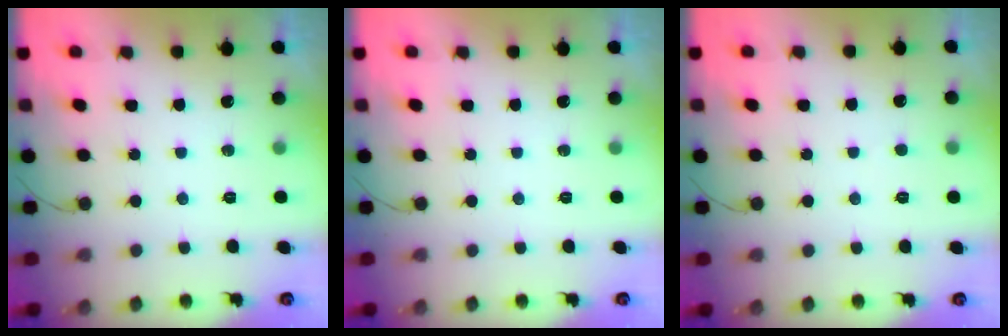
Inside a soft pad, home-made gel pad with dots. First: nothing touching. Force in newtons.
{"total": 0.0}
{"total": 2.3, "press": 2.3, "slide": 0.2}